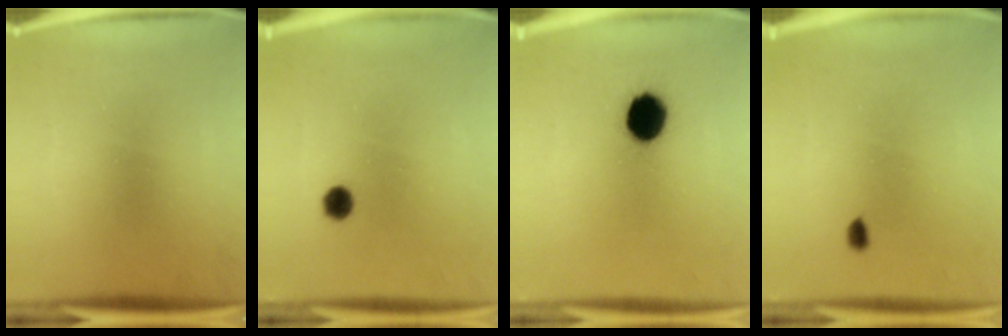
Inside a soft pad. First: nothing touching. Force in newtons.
{"total": 2.5}
{"total": 10.5}
{"total": 1.2}